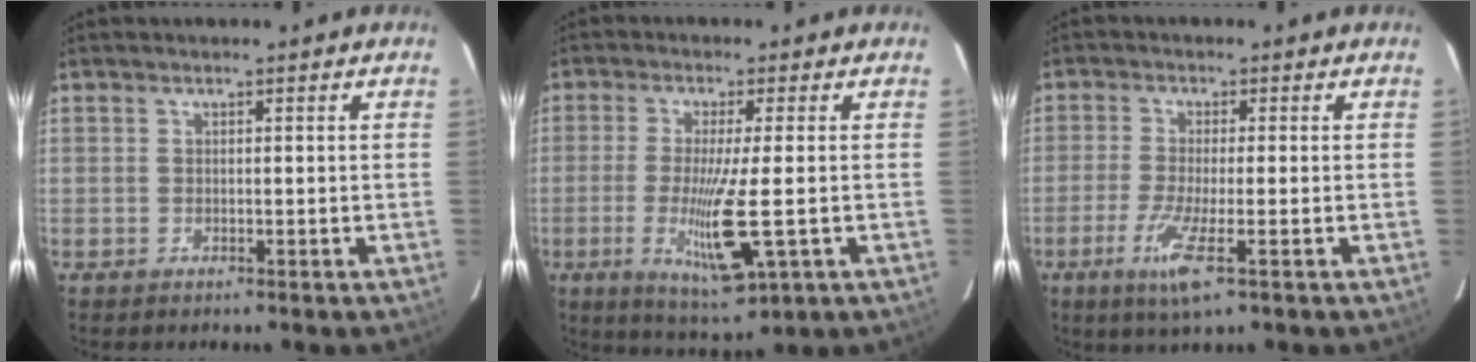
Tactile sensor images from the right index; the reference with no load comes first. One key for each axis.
{"total": 10.1, "fx": -2.3, "fy": 0.6, "fz": 9.9, "tx": -0.186, "ty": -0.033, "tz": -0.037}
{"total": 6.4, "fx": -3.0, "fy": 0.2, "fz": 5.6, "tx": -0.111, "ty": -0.018, "tz": -0.054}